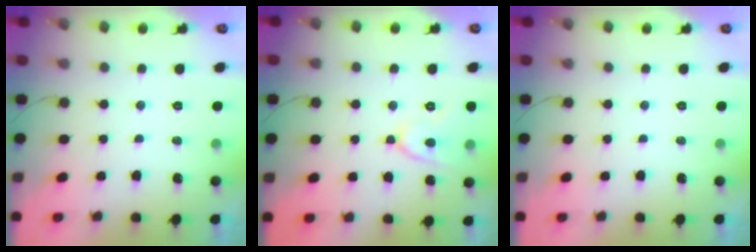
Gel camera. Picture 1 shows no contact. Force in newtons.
{"total": 8.5, "press": 8.5, "slide": 0.8}
{"total": 0.0}